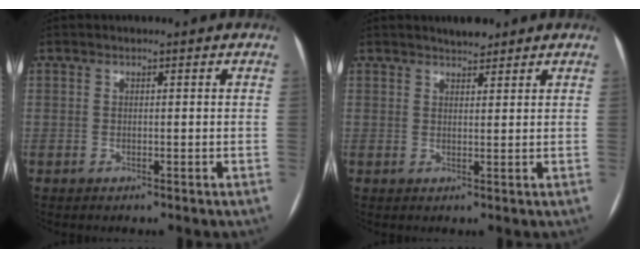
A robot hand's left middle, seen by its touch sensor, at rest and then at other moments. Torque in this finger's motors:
{"motor_torque": [-0.02, -0.08, 0.00, -0.01]}